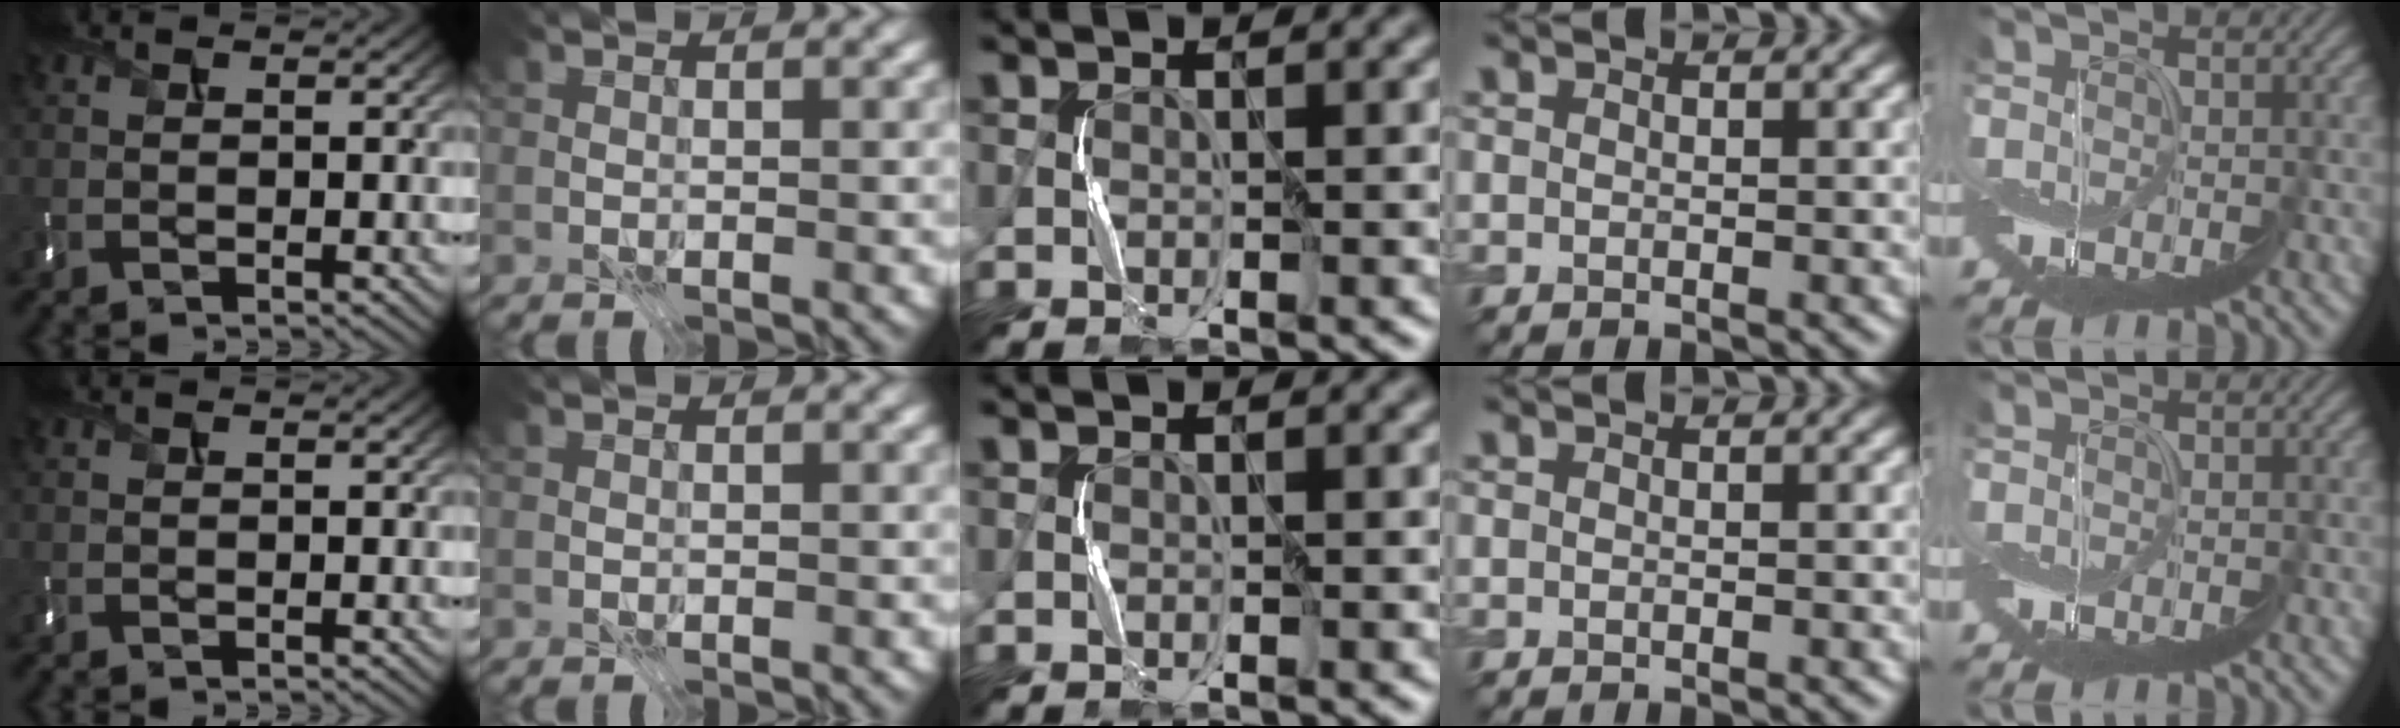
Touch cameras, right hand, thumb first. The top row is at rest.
{}